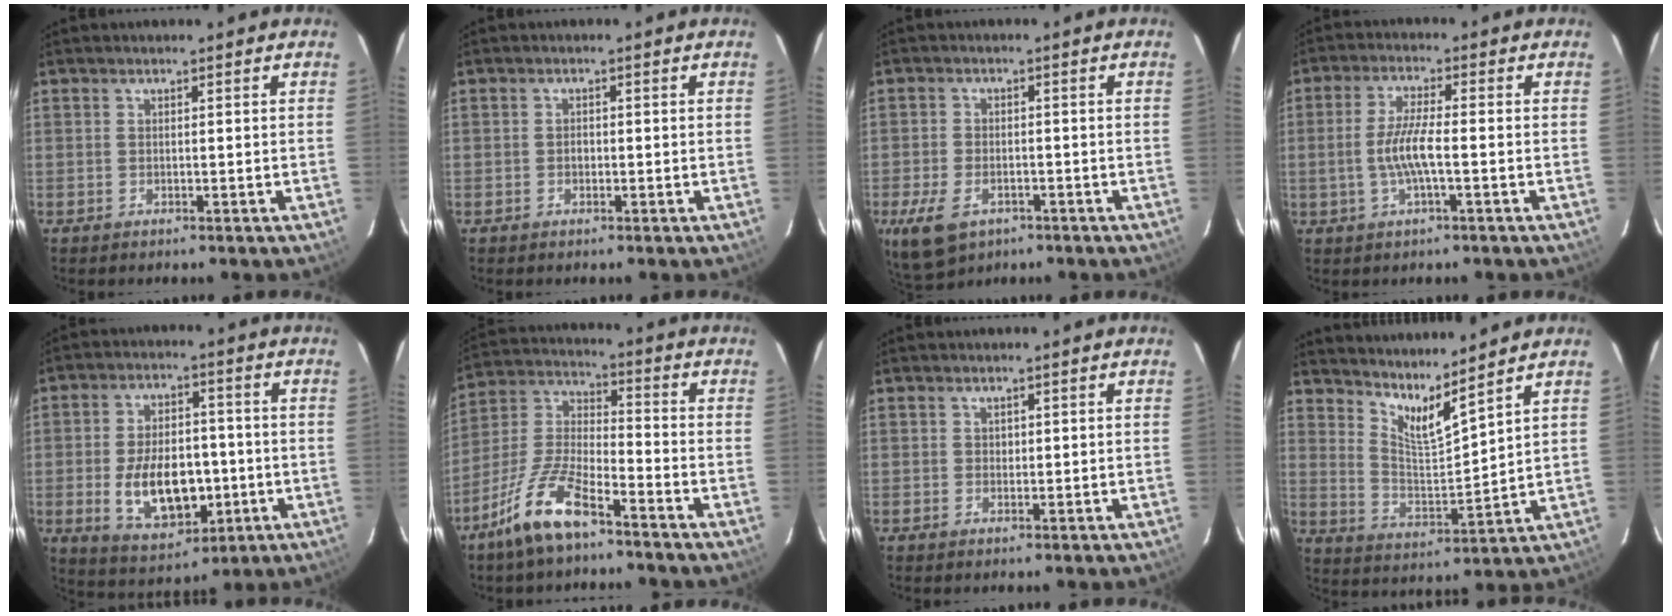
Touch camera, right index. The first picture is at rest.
{"total": 1.0, "force": [-0.3, 0.9, 0.5], "torque": [-0.007, 0.003, -0.005]}
{"total": 9.0, "force": [-4.7, 5.3, 5.5], "torque": [-0.132, -0.020, -0.080]}
{"total": 6.4, "force": [-1.3, 1.0, 6.2], "torque": [-0.125, 0.000, -0.024]}
{"total": 13.7, "force": [-2.7, 8.1, 10.7], "torque": [-0.204, 0.001, -0.023]}
{"total": 12.4, "force": [-8.5, 3.4, 8.4], "torque": [-0.190, 0.001, -0.167]}
{"total": 0.9, "force": [0.3, 0.8, 0.1], "torque": [0.003, 0.003, 0.004]}
{"total": 9.3, "force": [8.0, 0.1, 4.7], "torque": [-0.081, -0.026, 0.148]}